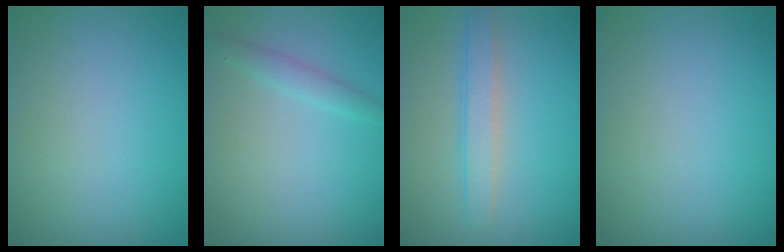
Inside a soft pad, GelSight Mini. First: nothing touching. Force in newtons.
{"total": 1.3, "press": 1.3, "slide": 0.1}
{"total": 2.6, "press": 2.6, "slide": 0.2}
{"total": 0.0}